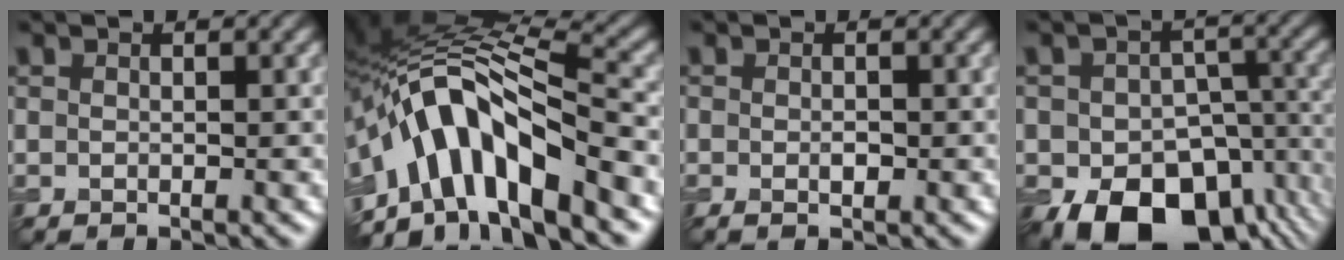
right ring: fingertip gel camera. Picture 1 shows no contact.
{"total": 11.5, "force": [-5.3, 4.6, 9.1], "torque": [-0.140, 0.024, -0.099]}
{"total": 0.9, "force": [-0.5, 0.4, 0.7], "torque": [-0.012, -0.001, -0.009]}
{"total": 13.4, "force": [-6.4, 8.4, 8.3], "torque": [-0.120, -0.035, -0.098]}